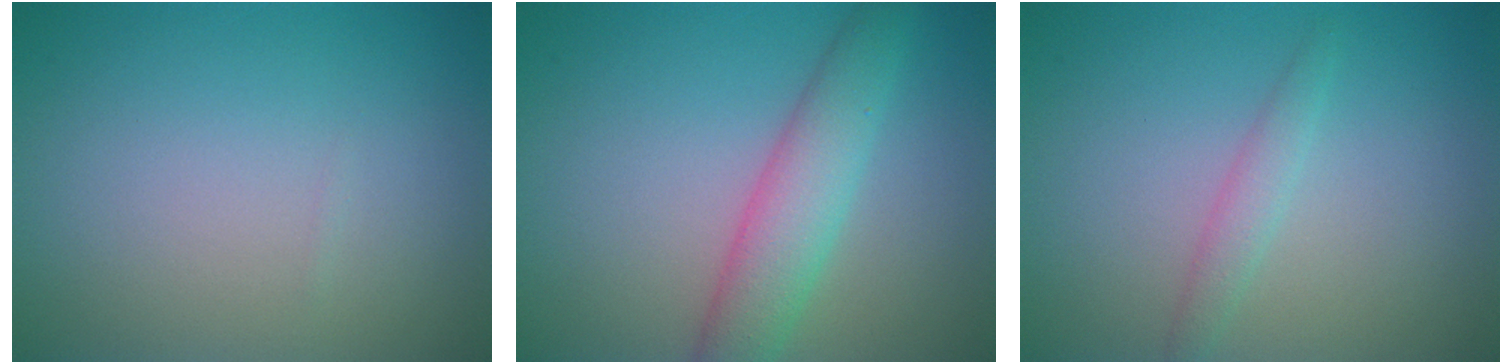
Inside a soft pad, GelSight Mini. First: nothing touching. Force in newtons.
{"total": 4.5, "press": 4.5, "slide": 0.2}
{"total": 1.4, "press": 1.4, "slide": 0.1}